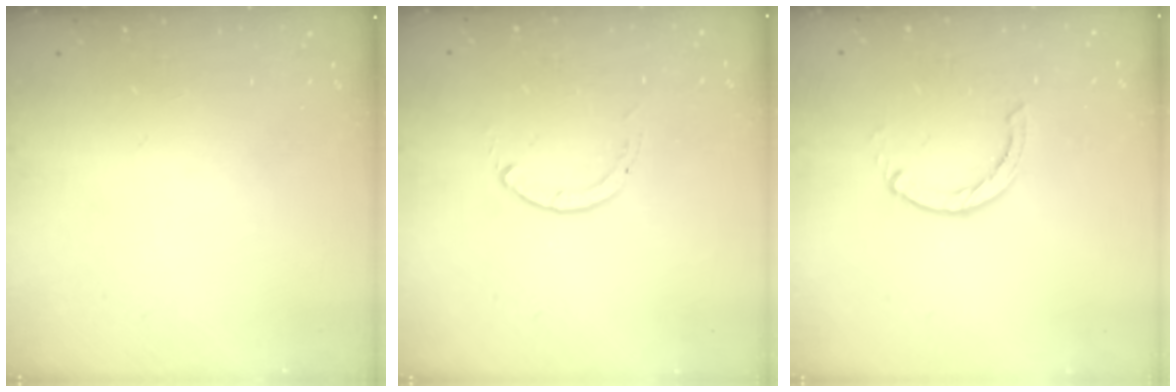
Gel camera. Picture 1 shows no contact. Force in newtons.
{"total": 0.0}
{"total": 0.6, "press": 0.6, "slide": 0.2}